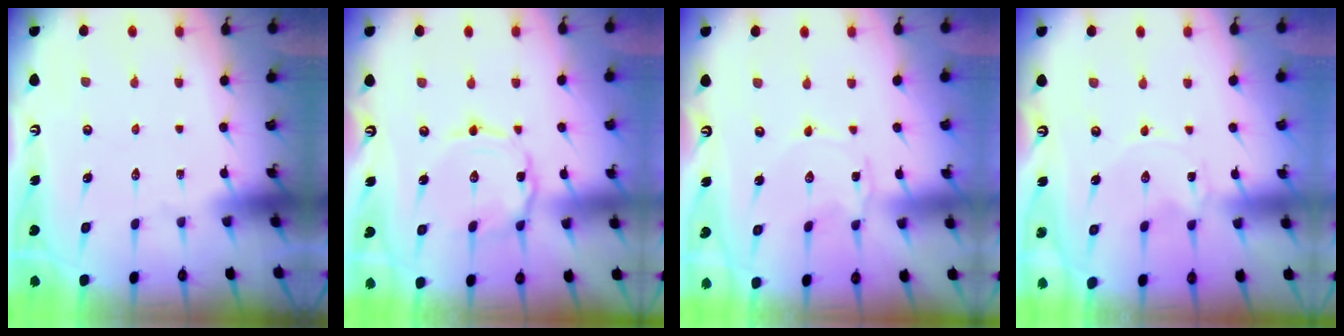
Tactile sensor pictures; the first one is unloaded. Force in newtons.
{"total": 2.7, "press": 2.7, "slide": 0.2}
{"total": 1.3, "press": 1.3, "slide": 0.2}
{"total": 0.0}